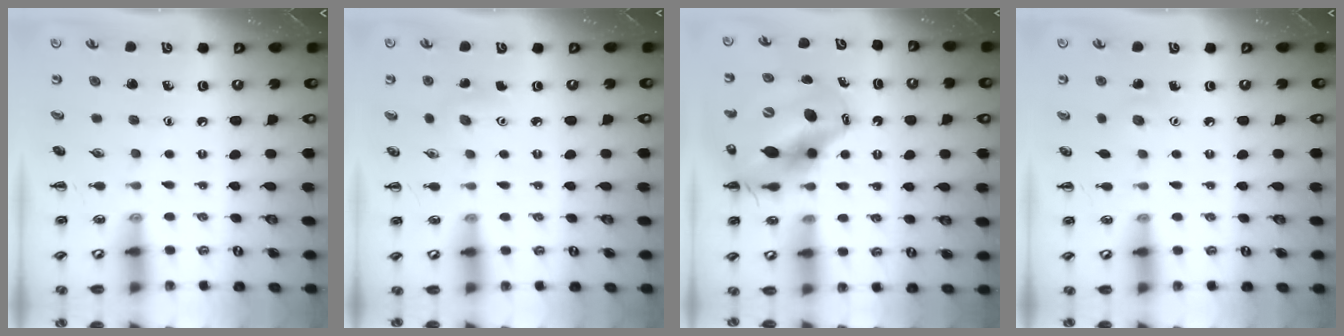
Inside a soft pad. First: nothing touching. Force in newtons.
{"total": 3.2, "press": 3.1, "slide": 0.7}
{"total": 15.0, "press": 14.4, "slide": 4.2}
{"total": 4.2, "press": 4.1, "slide": 0.9}